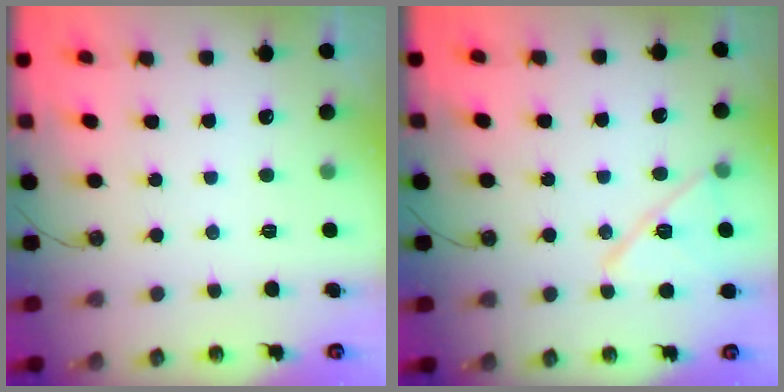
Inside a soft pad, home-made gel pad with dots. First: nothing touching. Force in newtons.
{"total": 12.7, "press": 12.5, "slide": 2.5}